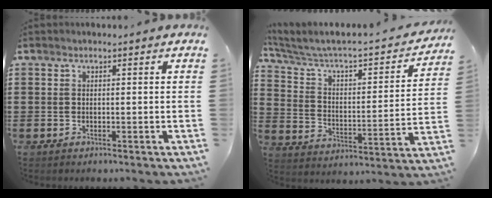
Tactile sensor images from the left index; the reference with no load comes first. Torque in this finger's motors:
{"motor_torque": [2.14, 0.00, 0.84, 0.19]}